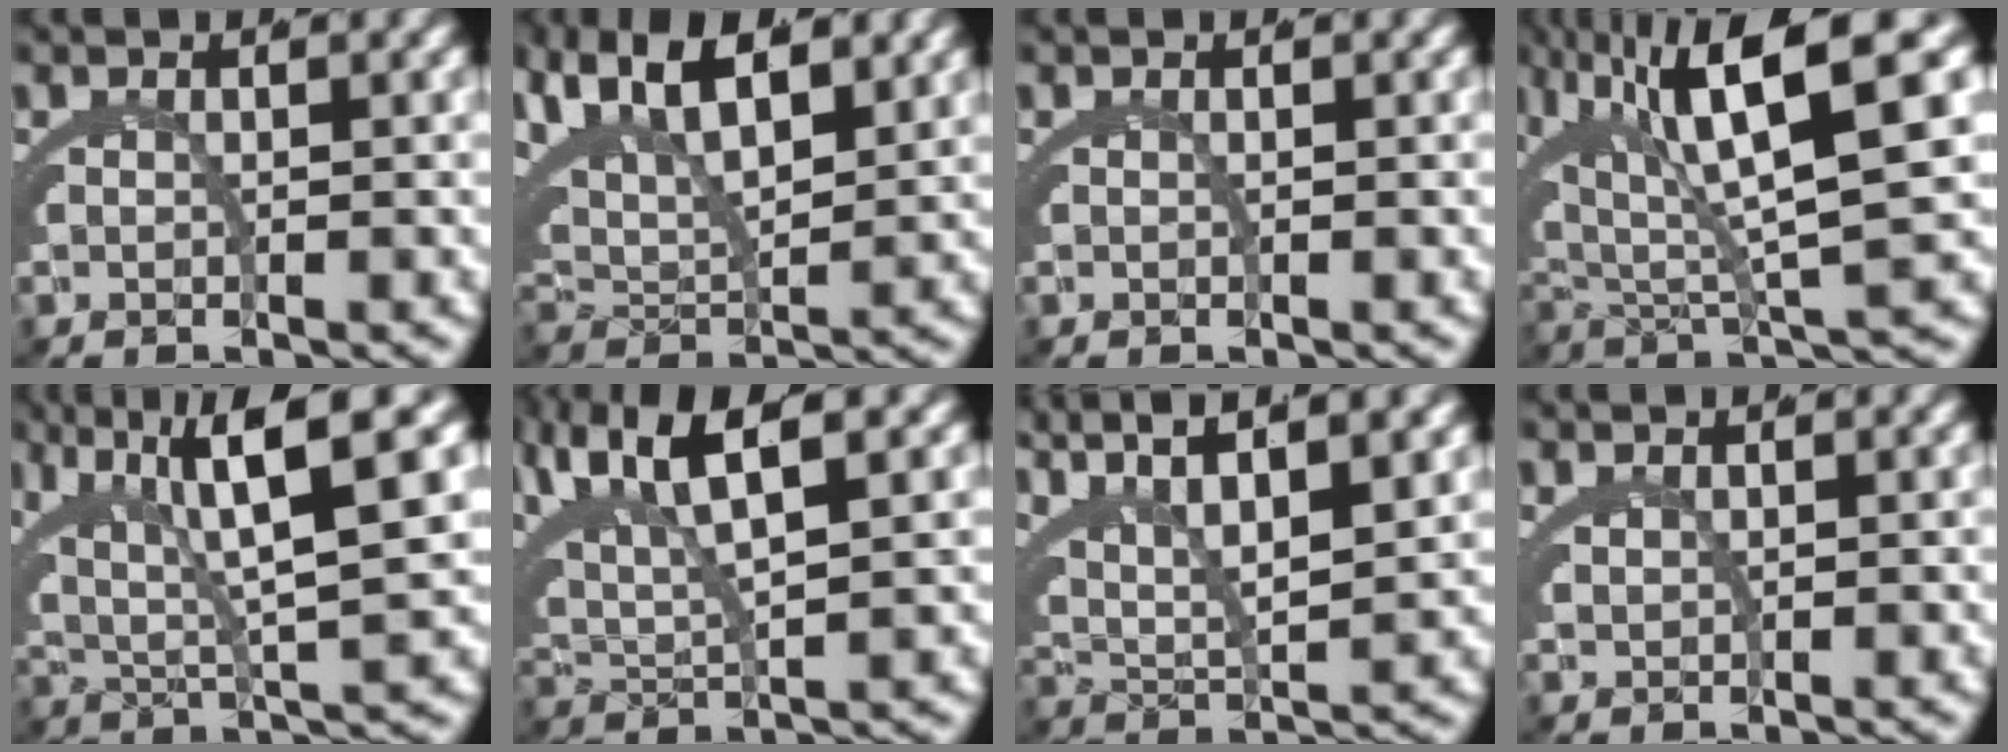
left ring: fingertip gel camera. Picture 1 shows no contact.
{"total": 10.2, "force": [4.4, 6.4, 6.6], "torque": [-0.140, 0.011, 0.065]}
{"total": 0.0}
{"total": 11.7, "force": [3.7, 4.8, 10.0], "torque": [-0.176, 0.002, 0.070]}
{"total": 9.5, "force": [3.4, 3.5, 8.2], "torque": [-0.134, 0.007, 0.056]}
{"total": 9.0, "force": [4.6, 4.4, 6.5], "torque": [-0.134, 0.012, 0.075]}
{"total": 9.1, "force": [4.9, 5.0, 5.9], "torque": [-0.121, 0.014, 0.069]}
{"total": 0.7, "force": [0.6, -0.4, 0.1], "torque": [-0.001, -0.007, 0.019]}